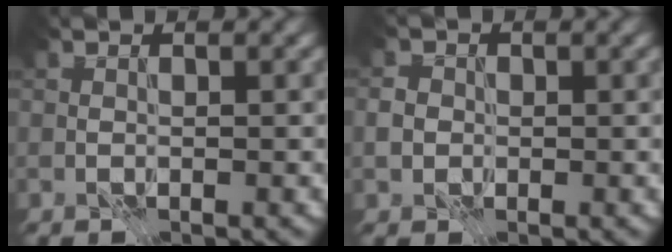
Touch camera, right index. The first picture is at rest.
{"total": 1.5, "force": [-0.2, 1.4, 0.5], "torque": [-0.007, 0.001, -0.008]}